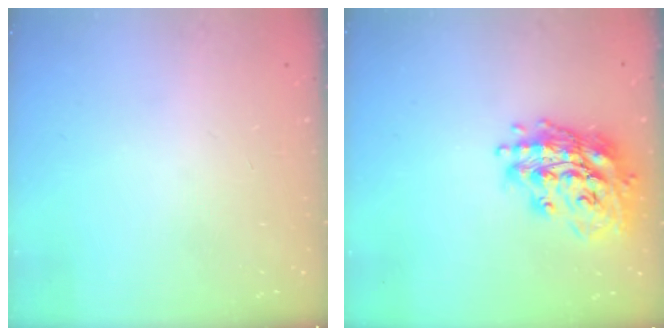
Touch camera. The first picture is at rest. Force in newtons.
{"total": 17.9, "press": 17.7, "slide": 2.2}